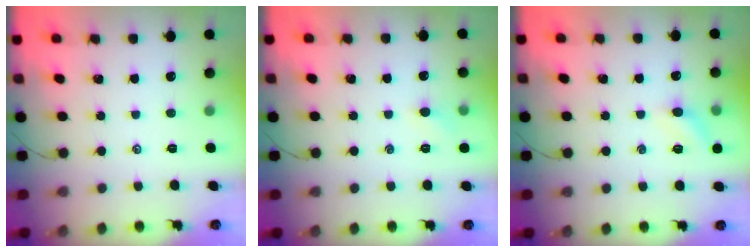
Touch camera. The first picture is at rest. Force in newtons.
{"total": 3.7, "press": 3.5, "slide": 1.2}
{"total": 6.5, "press": 6.2, "slide": 2.0}